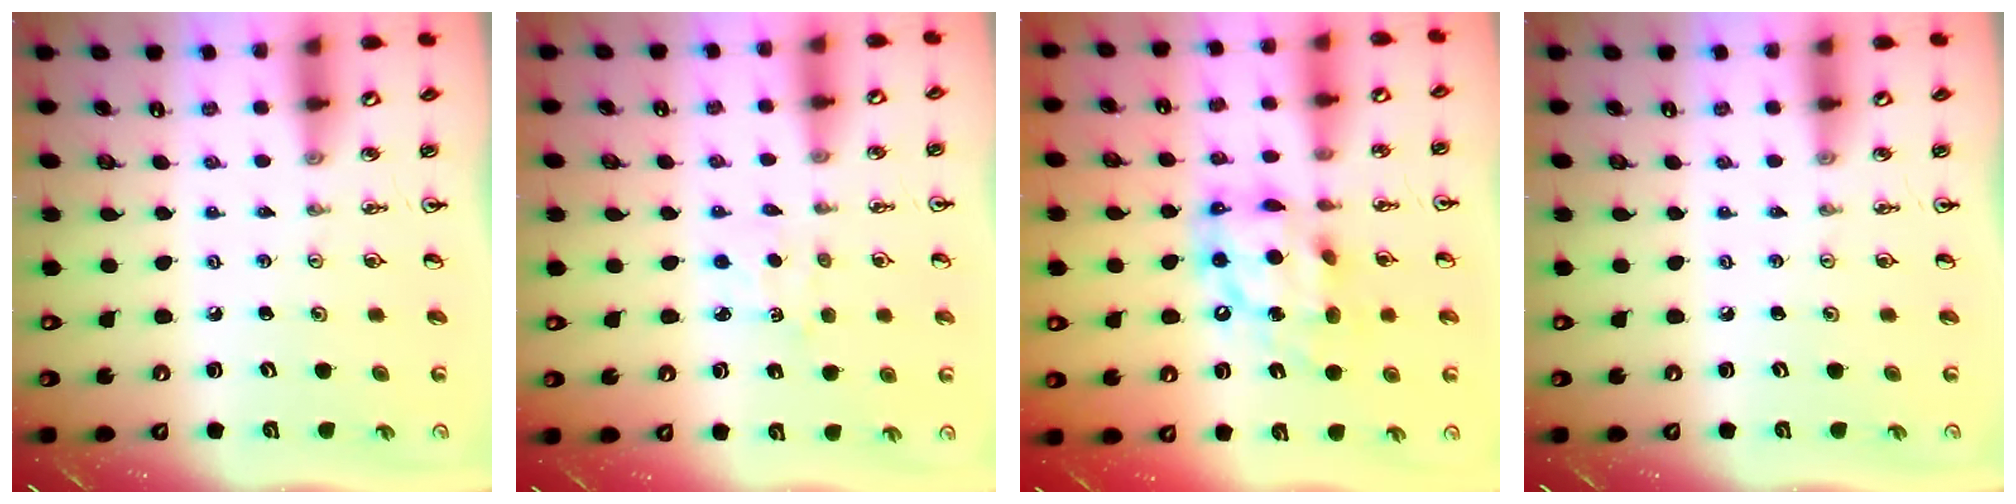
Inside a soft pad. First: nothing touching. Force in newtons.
{"total": 2.3, "press": 2.3, "slide": 0.3}
{"total": 13.8, "press": 13.8, "slide": 1.0}
{"total": 0.0}